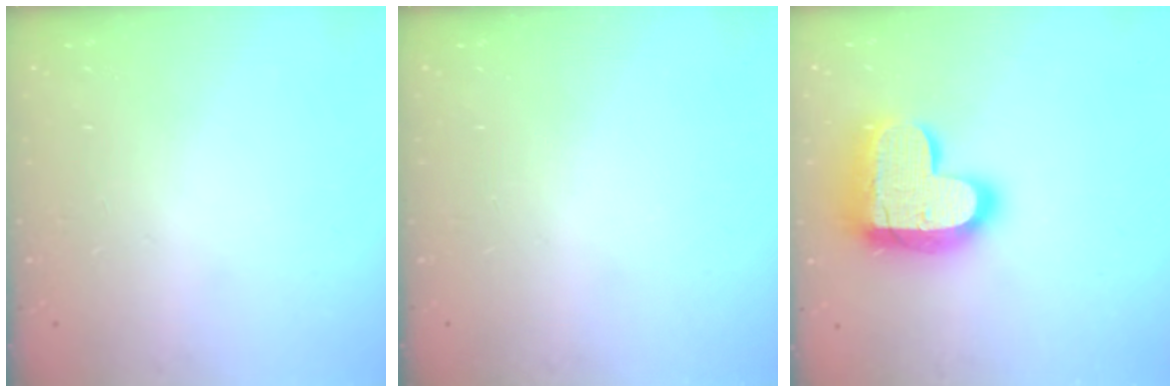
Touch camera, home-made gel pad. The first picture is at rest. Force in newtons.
{"total": 0.0}
{"total": 23.7, "press": 23.7, "slide": 1.6}